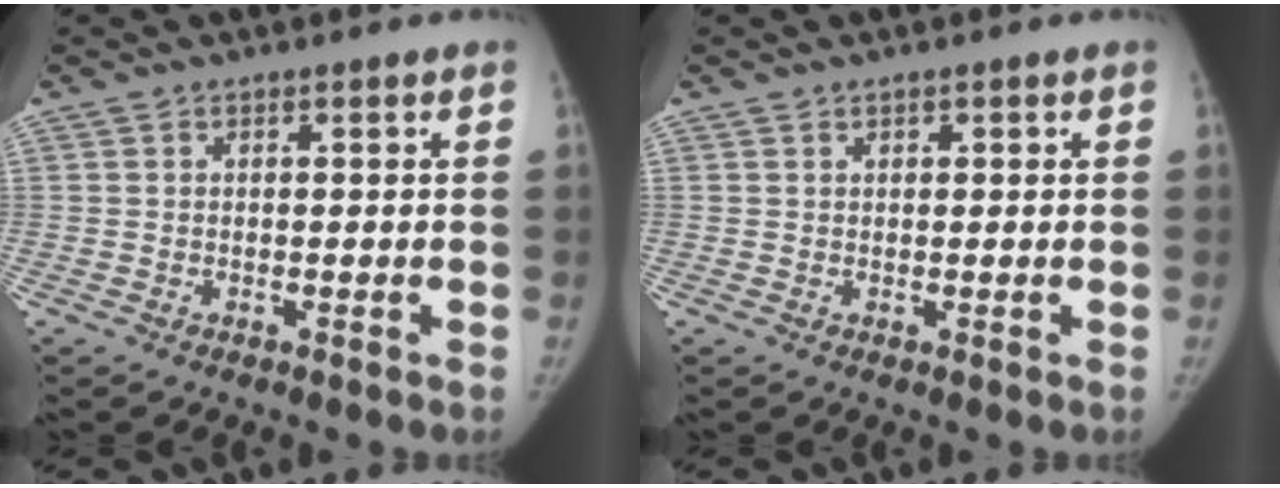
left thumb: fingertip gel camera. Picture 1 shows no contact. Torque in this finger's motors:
{"motor_torque": [-0.26, -0.15, -0.40, 0.25, 0.02]}